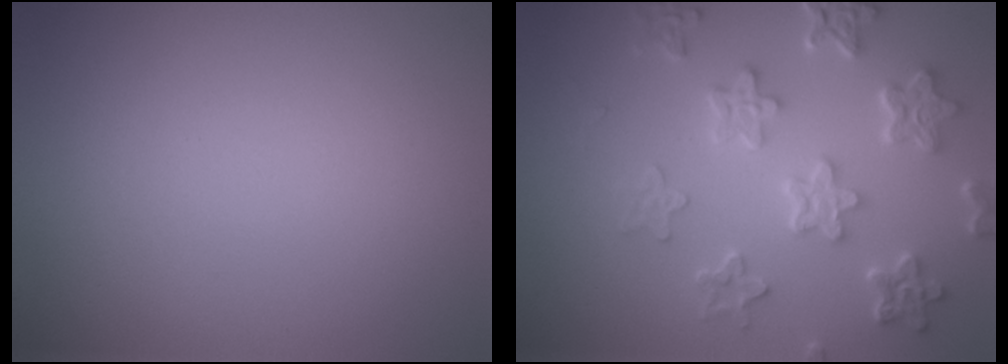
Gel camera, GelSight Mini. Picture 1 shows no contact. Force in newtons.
{"total": 5.8, "press": 4.5, "slide": 3.6}